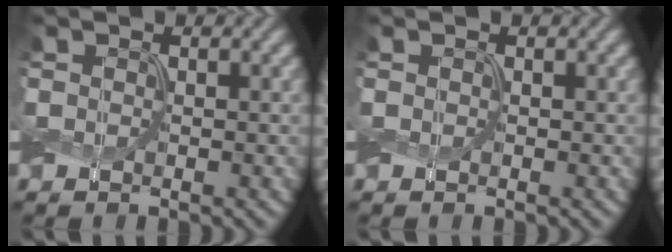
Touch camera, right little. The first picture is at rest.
{"total": 0.0}